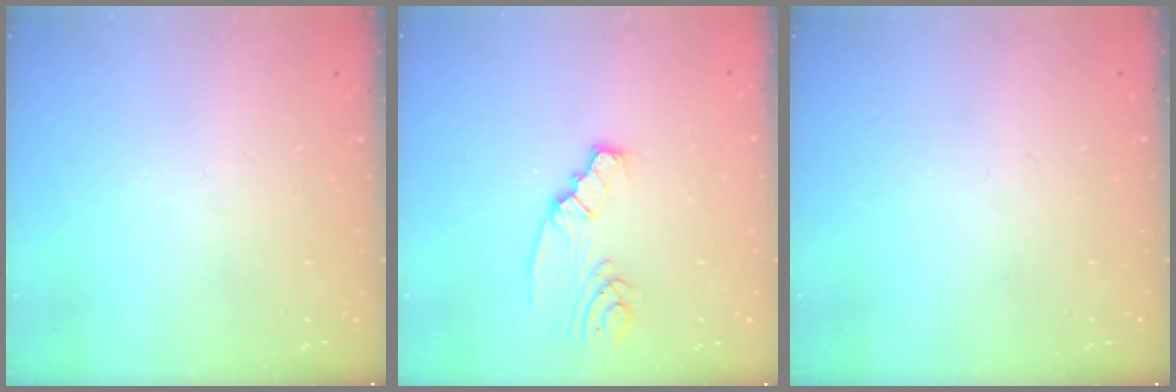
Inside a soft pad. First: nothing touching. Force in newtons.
{"total": 3.6, "press": 3.6, "slide": 0.5}
{"total": 0.0}